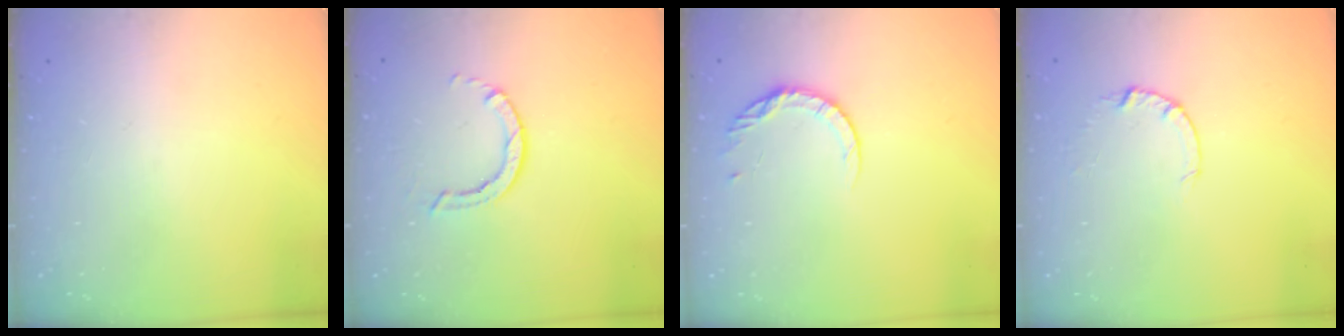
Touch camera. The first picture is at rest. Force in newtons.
{"total": 2.8, "press": 2.8, "slide": 0.3}
{"total": 7.9, "press": 7.8, "slide": 0.9}
{"total": 2.6, "press": 2.6, "slide": 0.4}